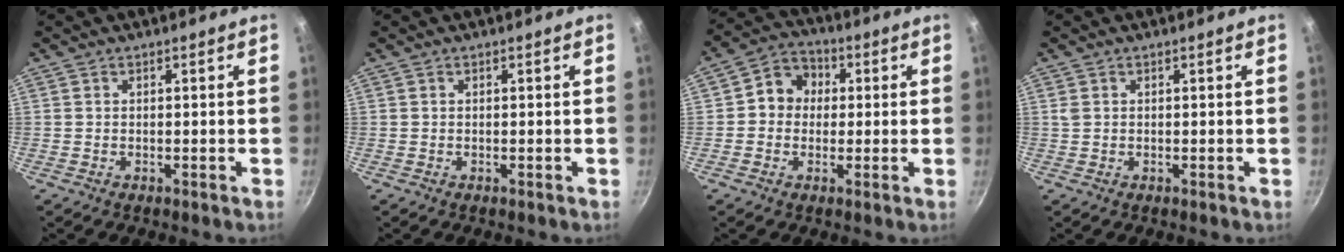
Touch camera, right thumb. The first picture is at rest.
{"total": 0.0}
{"total": 7.7, "force": [0.7, 6.8, 3.4], "torque": [-0.016, 0.018, -0.006]}
{"total": 1.1, "force": [0.4, 0.8, 0.6], "torque": [-0.013, 0.003, 0.008]}